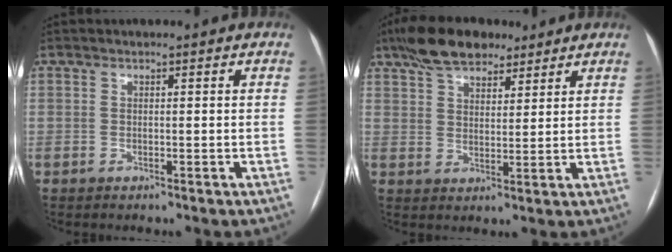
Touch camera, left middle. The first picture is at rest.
{"total": 9.4, "force": [7.1, 3.9, 4.7], "torque": [-0.088, 0.018, 0.125]}